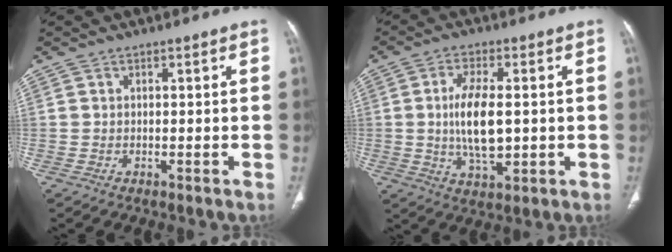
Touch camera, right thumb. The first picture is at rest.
{"total": 10.3, "force": [0.1, 4.5, 9.2], "torque": [-0.171, -0.010, 0.006]}